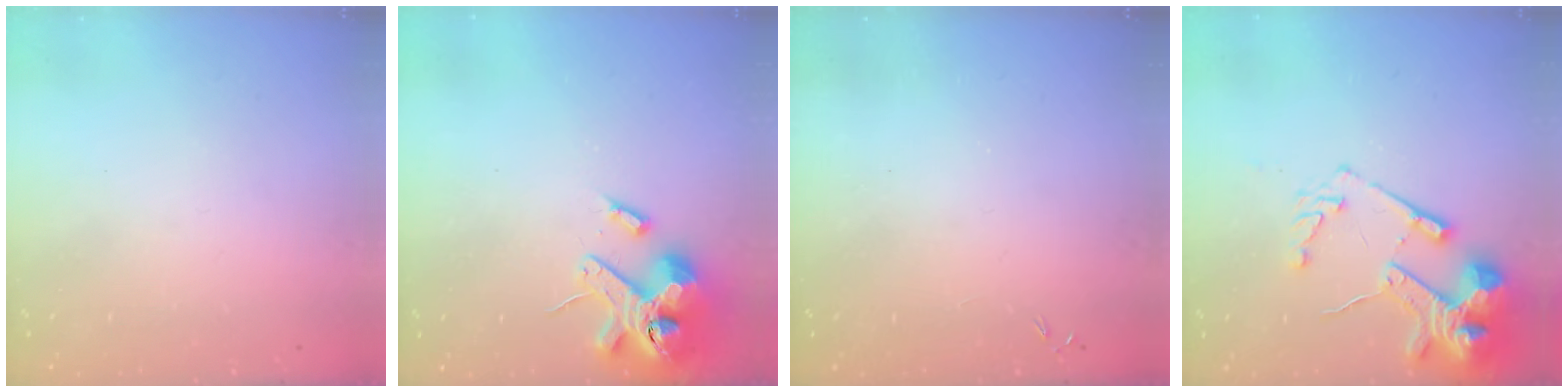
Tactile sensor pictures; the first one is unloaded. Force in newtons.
{"total": 13.6, "press": 13.5, "slide": 2.1}
{"total": 0.0}
{"total": 17.2, "press": 17.0, "slide": 2.3}